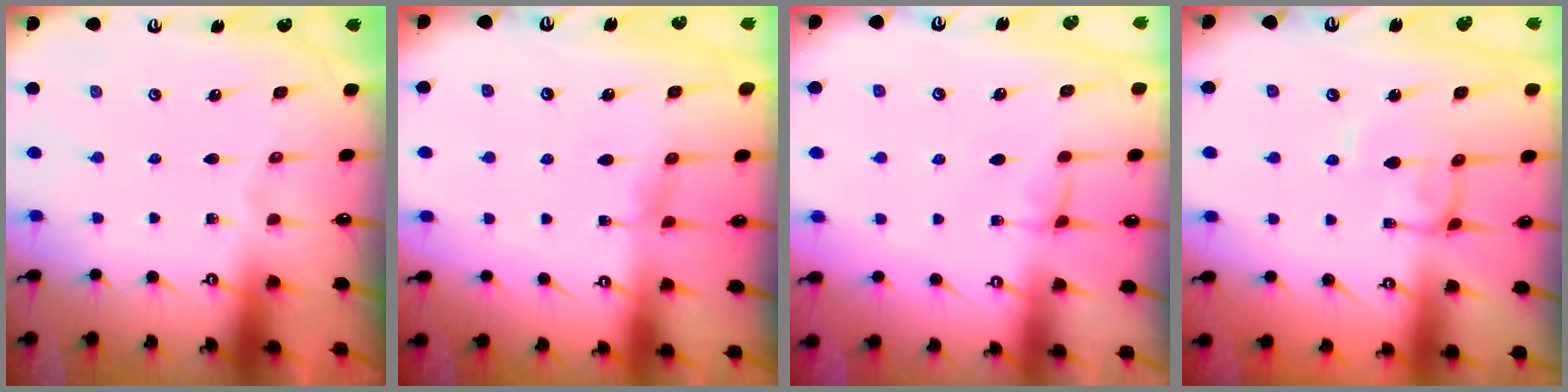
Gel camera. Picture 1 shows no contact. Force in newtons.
{"total": 1.5, "press": 1.4, "slide": 0.3}
{"total": 1.8, "press": 1.7, "slide": 0.5}
{"total": 0.9, "press": 0.8, "slide": 0.4}